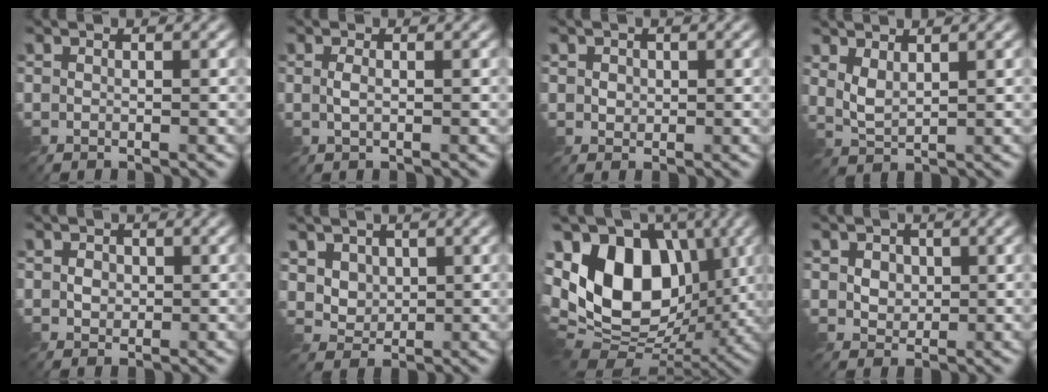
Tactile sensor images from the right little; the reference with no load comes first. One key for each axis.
{"total": 0.9, "fx": -0.2, "fy": 0.2, "fz": 0.9, "tx": -0.024, "ty": 0.000, "tz": -0.005}
{"total": 1.1, "fx": 0.2, "fy": 1.0, "fz": 0.5, "tx": -0.012, "ty": -0.002, "tz": 0.004}
{"total": 2.1, "fx": 1.0, "fy": 0.8, "fz": 1.6, "tx": -0.044, "ty": -0.004, "tz": 0.024}
{"total": 1.3, "fx": 0.0, "fy": 1.2, "fz": 0.7, "tx": -0.016, "ty": -0.002, "tz": -0.002}
{"total": 3.5, "fx": 1.6, "fy": 2.7, "fz": 1.6, "tx": -0.057, "ty": -0.006, "tz": 0.048}
{"total": 14.0, "fx": 1.3, "fy": 9.0, "fz": 10.7, "tx": -0.206, "ty": 0.009, "tz": 0.006}
{"total": 2.5, "fx": 0.6, "fy": 2.0, "fz": 1.3, "tx": -0.039, "ty": 0.003, "tz": 0.013}